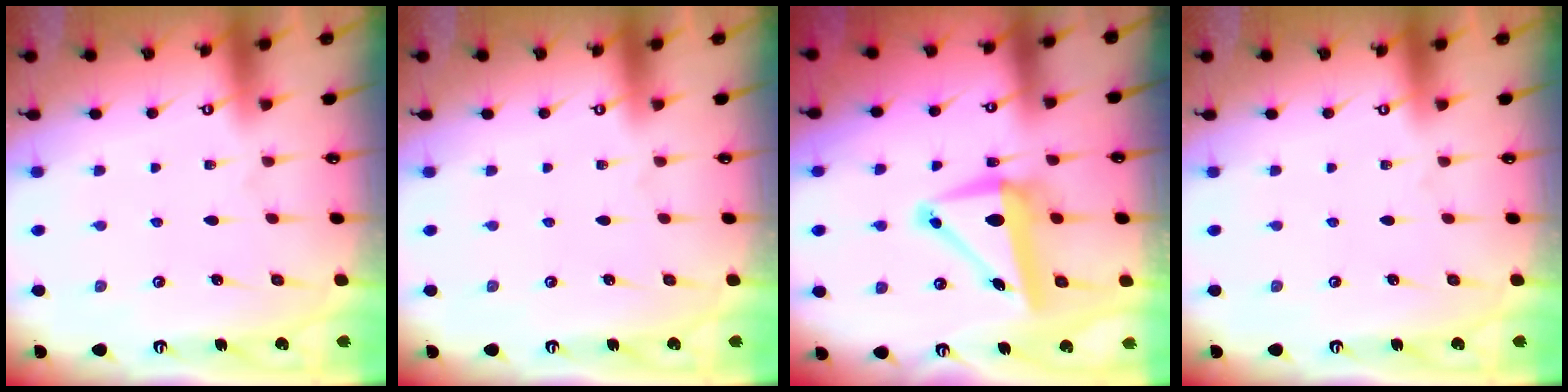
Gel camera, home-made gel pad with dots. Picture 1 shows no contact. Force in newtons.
{"total": 0.0}
{"total": 10.3, "press": 9.8, "slide": 3.2}
{"total": 0.0}